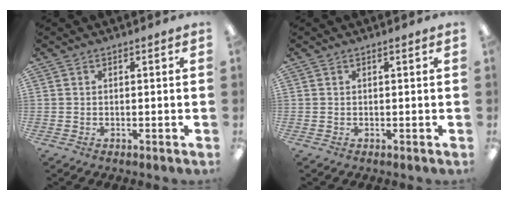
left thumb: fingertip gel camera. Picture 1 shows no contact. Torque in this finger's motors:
{"motor_torque": [-0.18, -0.04, 0.17, -0.11, 0.01]}